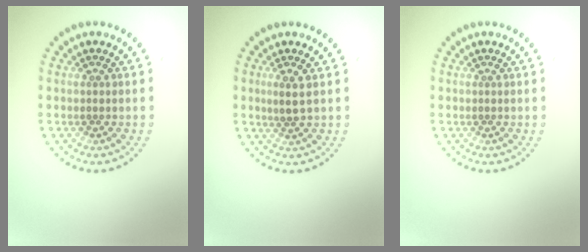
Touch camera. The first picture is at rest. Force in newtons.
{"total": 1.8, "press": 1.7, "slide": 0.8}
{"total": 0.0}